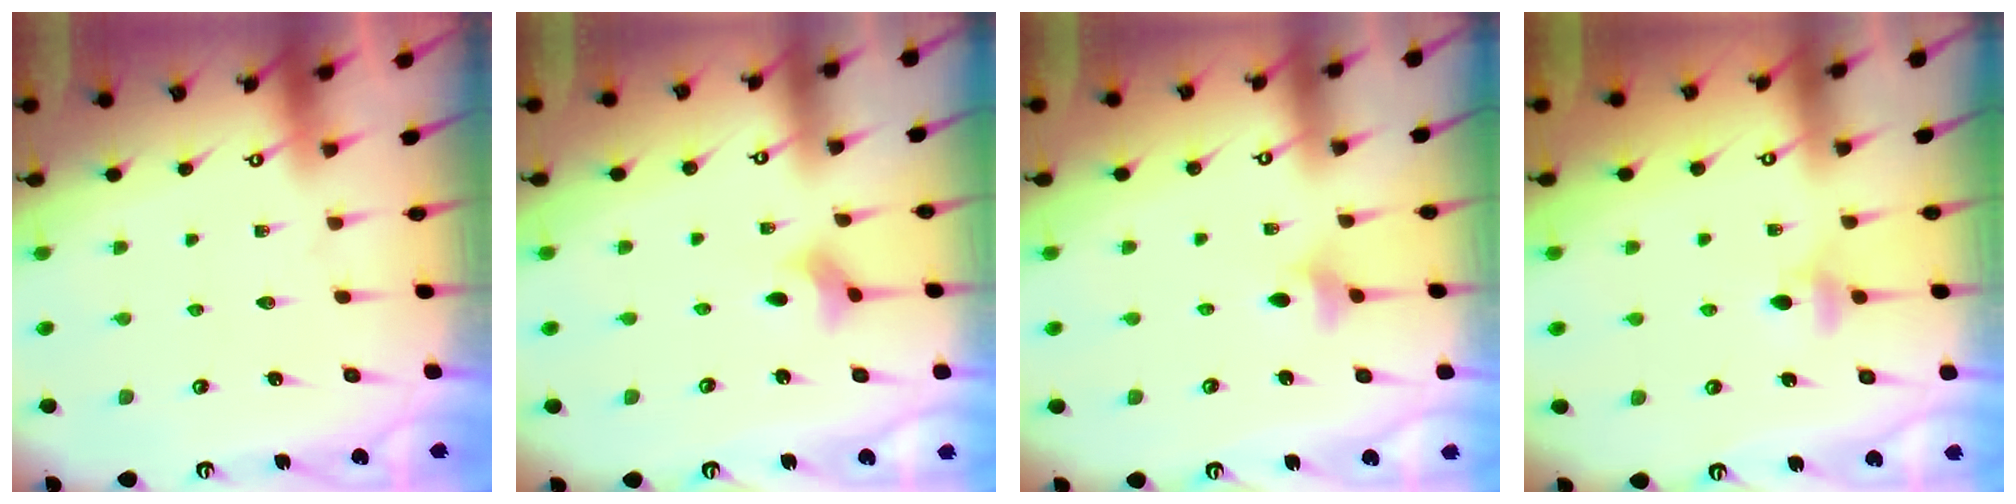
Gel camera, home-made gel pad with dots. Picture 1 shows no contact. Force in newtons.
{"total": 2.8, "press": 2.8, "slide": 0.1}
{"total": 4.9, "press": 4.8, "slide": 1.1}
{"total": 4.0, "press": 3.9, "slide": 0.8}